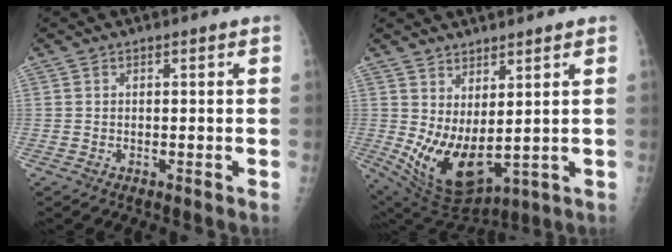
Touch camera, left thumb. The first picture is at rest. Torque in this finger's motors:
{"motor_torque": [-0.28, 1.11, 0.92, -0.25, 0.25]}